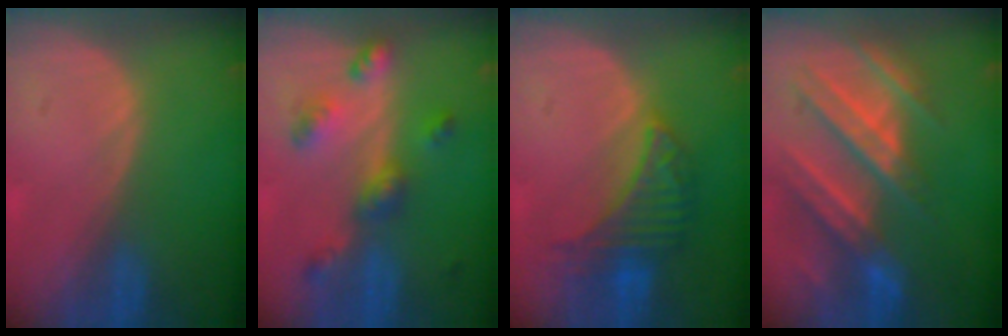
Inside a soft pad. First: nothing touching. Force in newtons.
{"total": 6.8, "press": 6.0, "slide": 3.2}
{"total": 6.6, "press": 6.6, "slide": 0.7}
{"total": 10.4, "press": 9.6, "slide": 4.0}